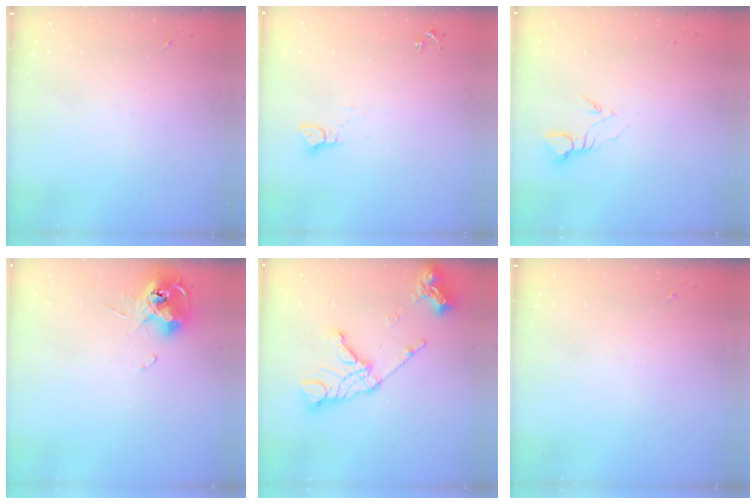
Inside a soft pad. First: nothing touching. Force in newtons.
{"total": 2.1, "press": 2.1, "slide": 0.2}
{"total": 3.7, "press": 3.6, "slide": 0.3}
{"total": 12.0, "press": 11.9, "slide": 1.2}
{"total": 17.0, "press": 16.9, "slide": 1.8}
{"total": 0.0}